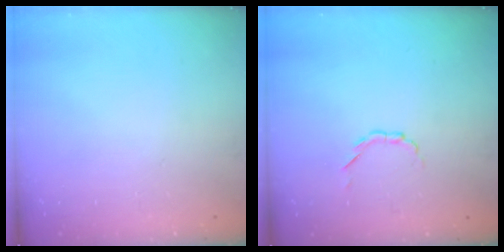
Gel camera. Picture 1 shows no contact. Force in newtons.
{"total": 2.3, "press": 2.2, "slide": 0.8}